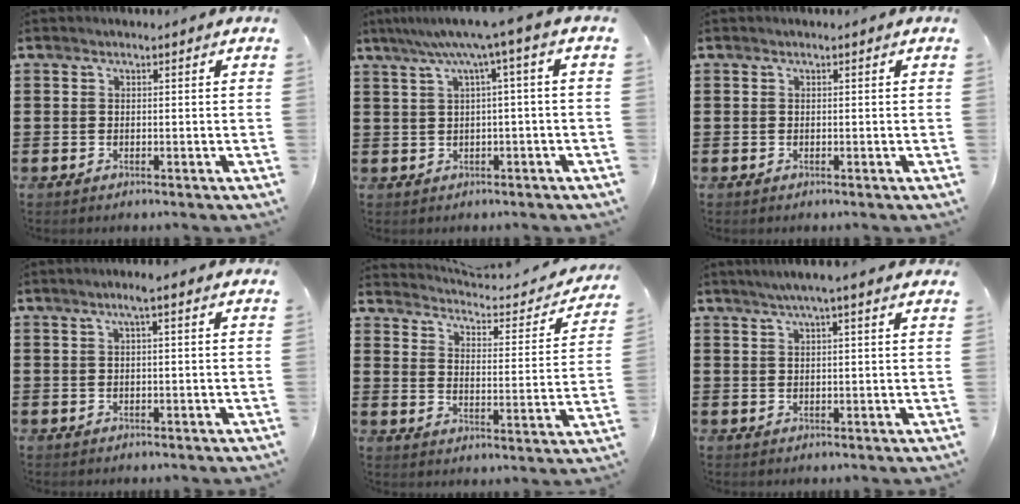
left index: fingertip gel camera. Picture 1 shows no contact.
{"total": 5.5, "force": [1.7, -0.6, 5.2], "torque": [-0.103, -0.008, 0.024]}
{"total": 0.0}
{"total": 2.2, "force": [0.8, 0.0, 2.0], "torque": [-0.040, 0.000, 0.014]}
{"total": 2.8, "force": [2.7, -0.1, 0.8], "torque": [-0.036, -0.027, 0.035]}
{"total": 3.1, "force": [2.3, -0.2, 2.0], "torque": [-0.045, 0.000, 0.041]}